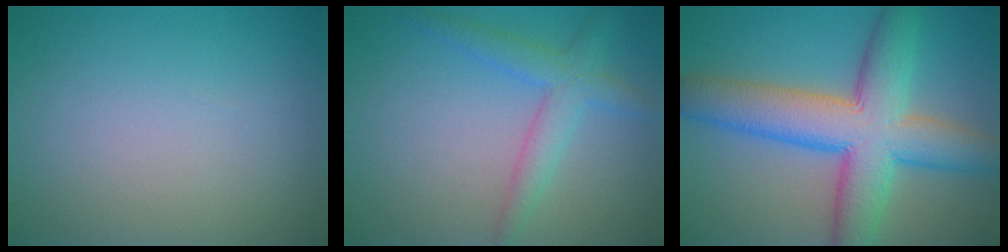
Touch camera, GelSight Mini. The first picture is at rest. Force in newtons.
{"total": 3.2, "press": 3.2, "slide": 0.1}
{"total": 10.1, "press": 10.1, "slide": 0.5}